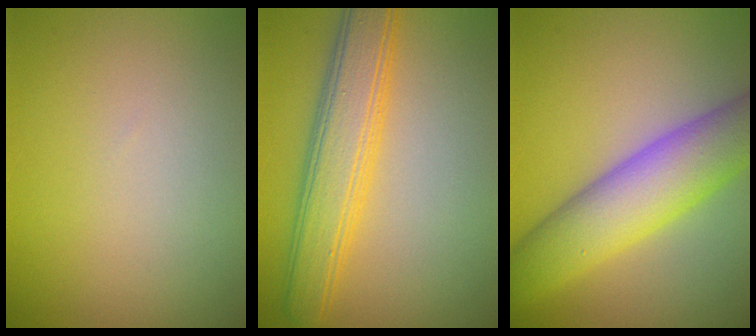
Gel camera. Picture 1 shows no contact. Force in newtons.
{"total": 5.7, "press": 5.7, "slide": 0.1}
{"total": 7.6, "press": 7.6, "slide": 0.2}